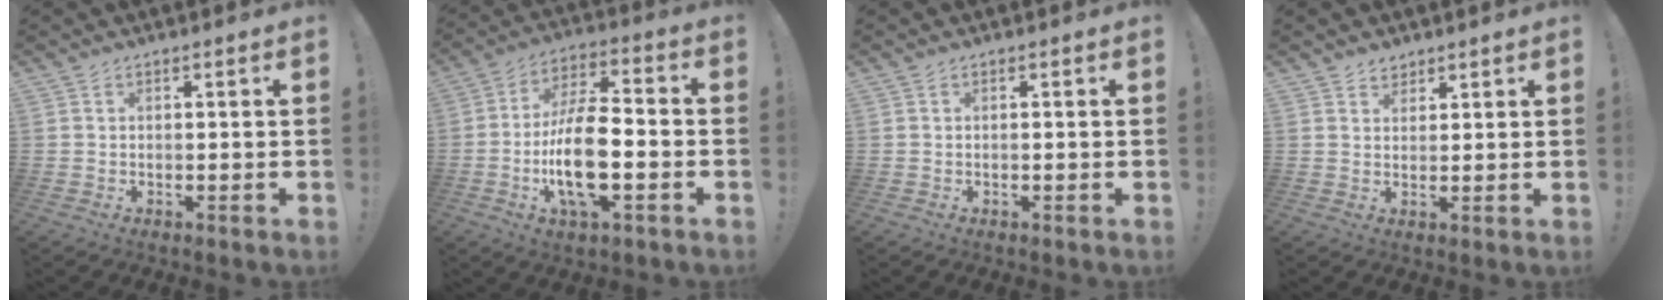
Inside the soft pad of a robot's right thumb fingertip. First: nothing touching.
{"total": 16.4, "force": [-3.8, 6.8, 14.5], "torque": [-0.285, 0.007, -0.068]}
{"total": 0.6, "force": [-0.4, -0.1, 0.4], "torque": [-0.008, -0.001, -0.006]}
{"total": 3.0, "force": [2.6, 1.6, 0.0], "torque": [0.018, -0.019, 0.044]}